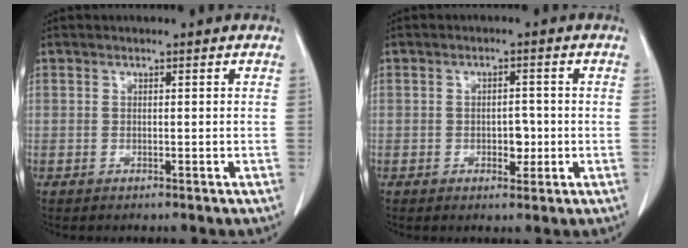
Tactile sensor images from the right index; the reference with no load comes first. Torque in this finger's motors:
{"motor_torque": [-0.01, -0.01, 0.01, 0.00]}